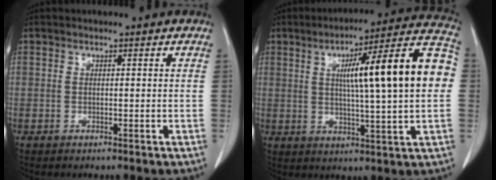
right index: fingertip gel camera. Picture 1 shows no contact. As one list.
[{"total": 18.7, "force": [2.6, 1.0, 18.5], "torque": [-0.264, 0.030, 0.029]}]